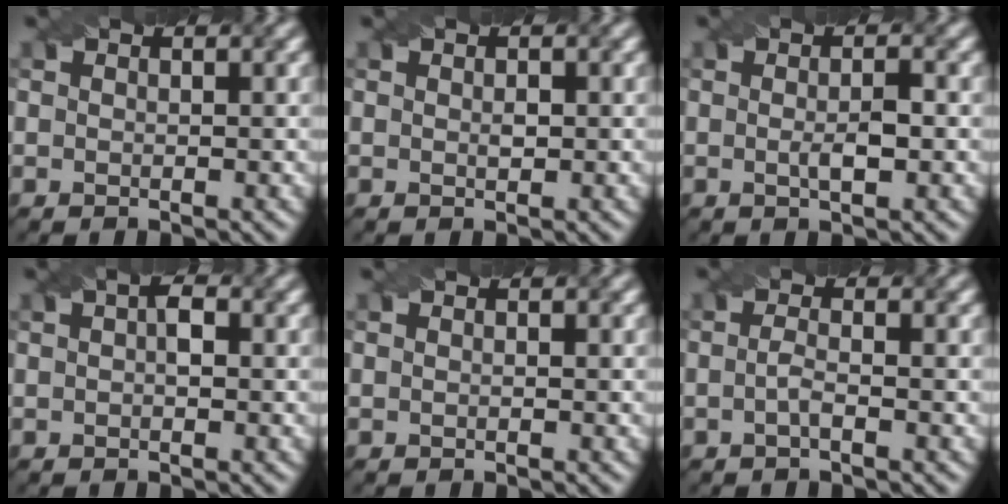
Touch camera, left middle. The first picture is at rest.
{"total": 0.8, "force": [0.0, 0.4, 0.7], "torque": [-0.013, 0.000, 0.001]}
{"total": 2.2, "force": [-0.2, 0.4, 2.2], "torque": [-0.040, -0.001, -0.003]}
{"total": 1.5, "force": [0.1, 0.7, 1.3], "torque": [-0.023, 0.005, 0.001]}
{"total": 0.0}
{"total": 1.4, "force": [-0.5, 0.3, 1.3], "torque": [-0.027, 0.000, -0.011]}